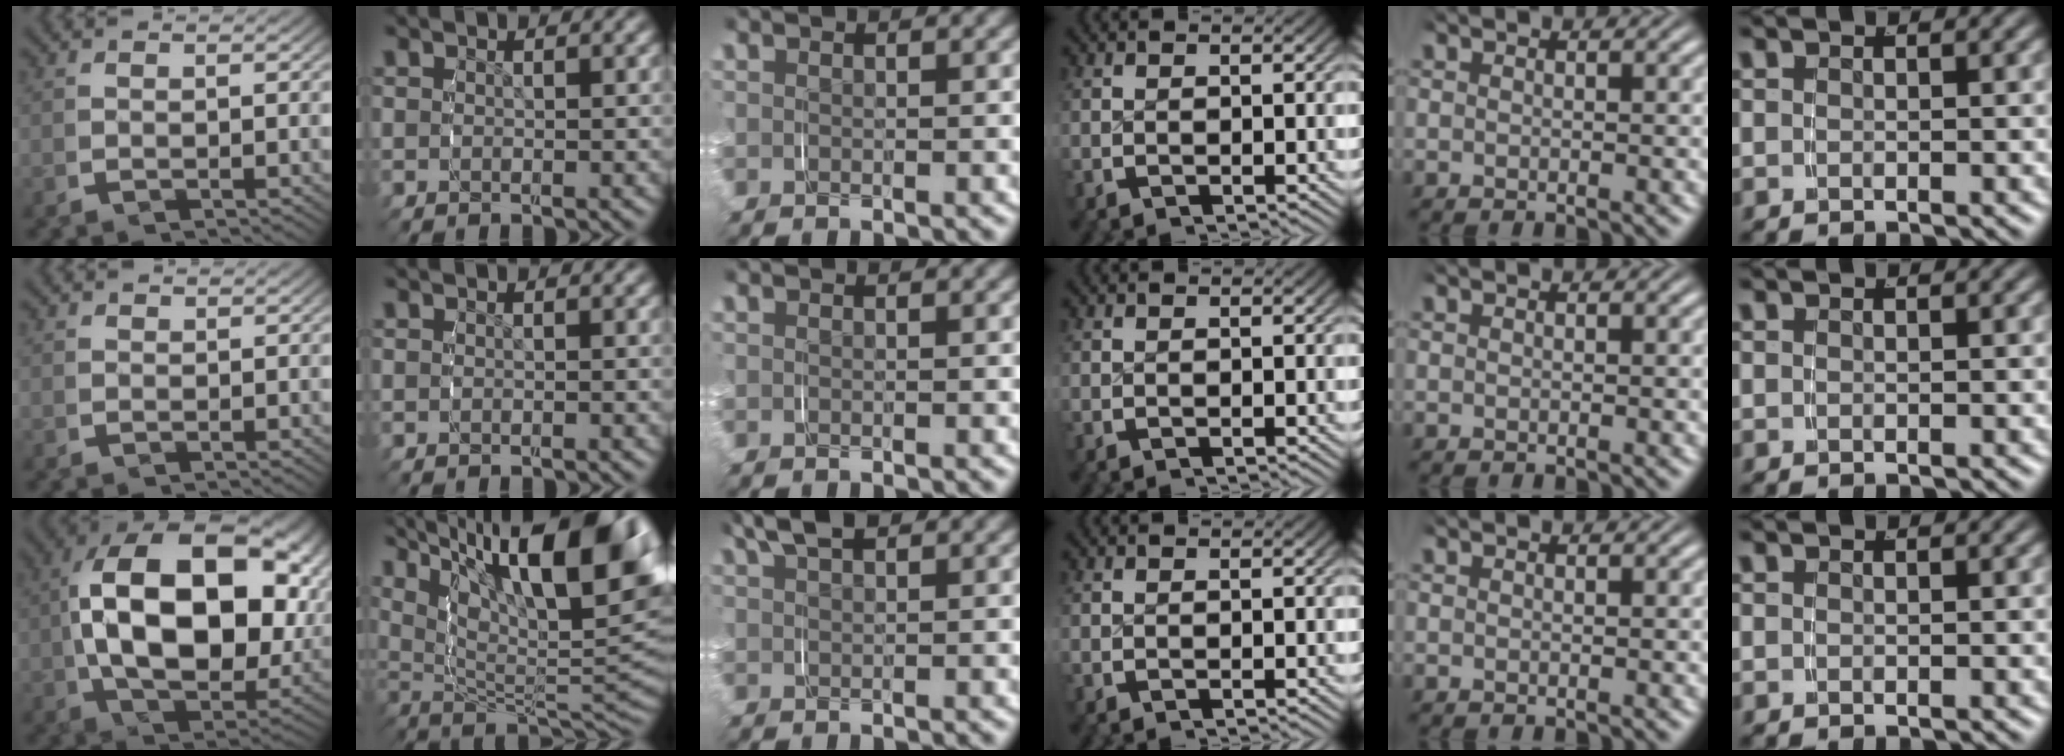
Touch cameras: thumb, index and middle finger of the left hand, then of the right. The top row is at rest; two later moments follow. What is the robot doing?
{"motion": "grasp_and_lifting", "object": "paper plate"}